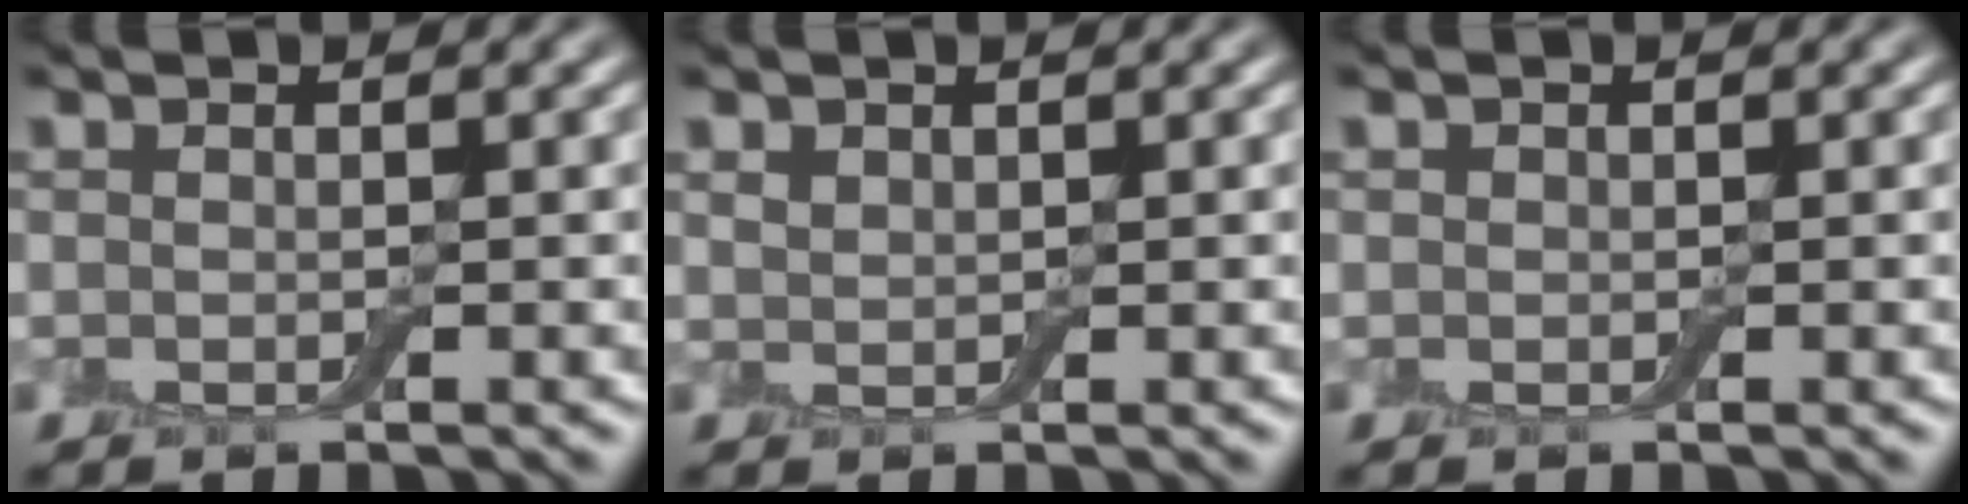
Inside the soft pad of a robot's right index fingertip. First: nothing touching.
{"total": 0.7, "force": [0.5, 0.4, 0.1], "torque": [-0.002, -0.001, 0.013]}
{"total": 0.0}